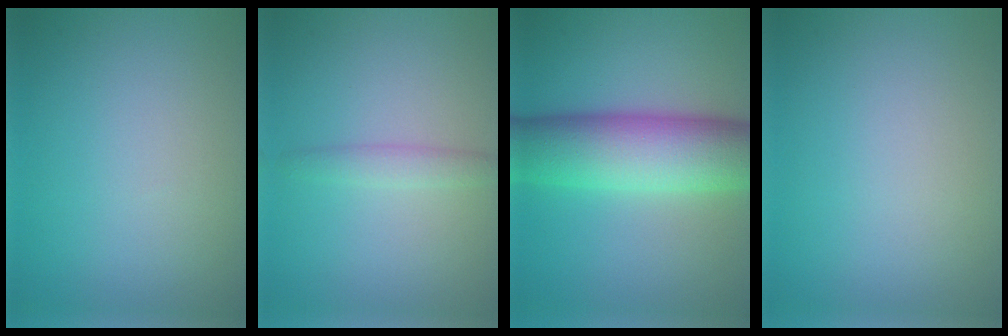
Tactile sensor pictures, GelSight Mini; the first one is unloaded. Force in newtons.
{"total": 1.4, "press": 1.4, "slide": 0.0}
{"total": 10.1, "press": 10.1, "slide": 0.2}
{"total": 0.0}